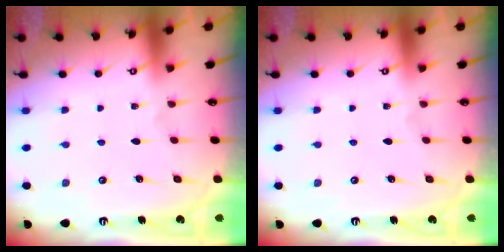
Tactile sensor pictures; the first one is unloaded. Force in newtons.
{"total": 0.0}